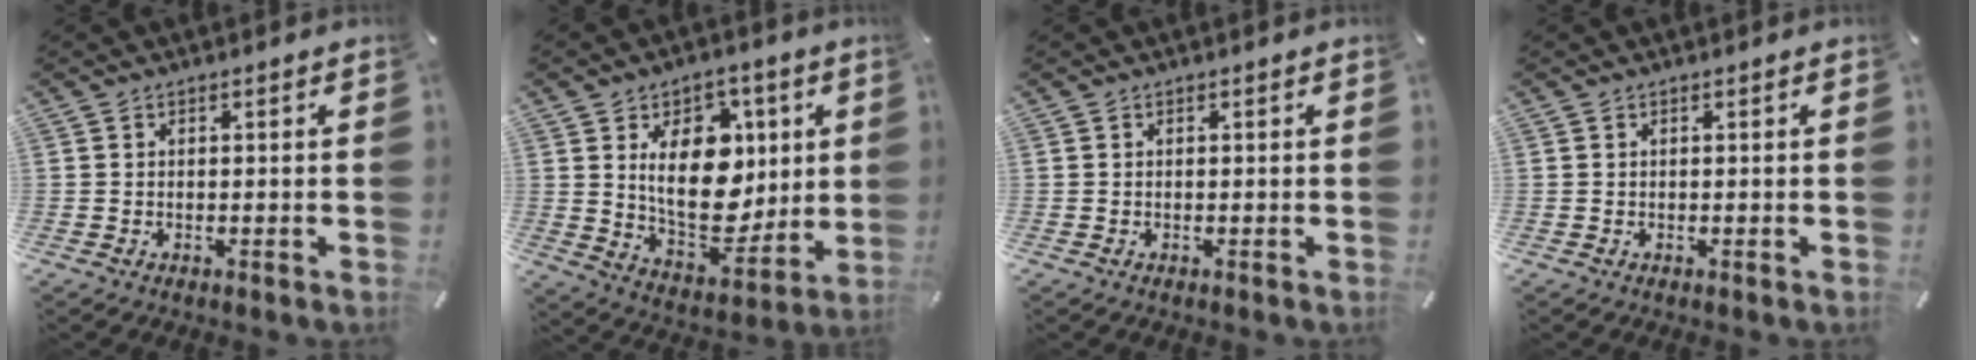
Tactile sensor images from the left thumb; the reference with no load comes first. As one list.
[{"total": 17.6, "force": [4.3, 11.8, 12.3], "torque": [-0.203, -0.022, 0.078]}, {"total": 0.0}, {"total": 0.0}]